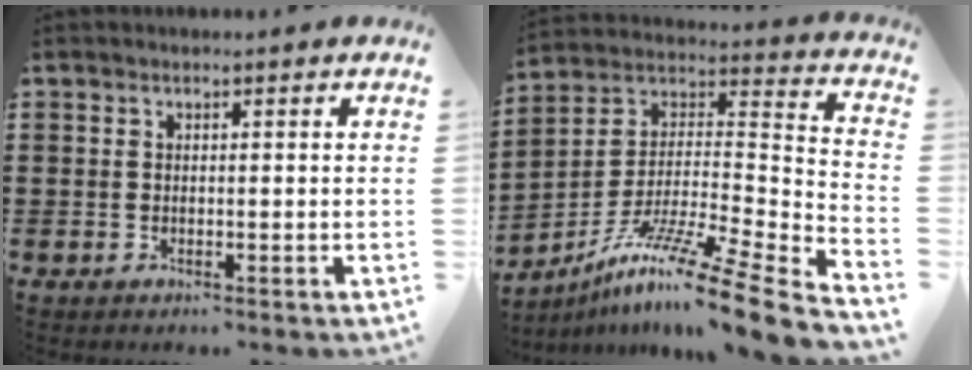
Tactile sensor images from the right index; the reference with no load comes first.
{"total": 13.1, "force": [-10.2, -0.6, 8.2], "torque": [-0.136, 0.007, -0.188]}